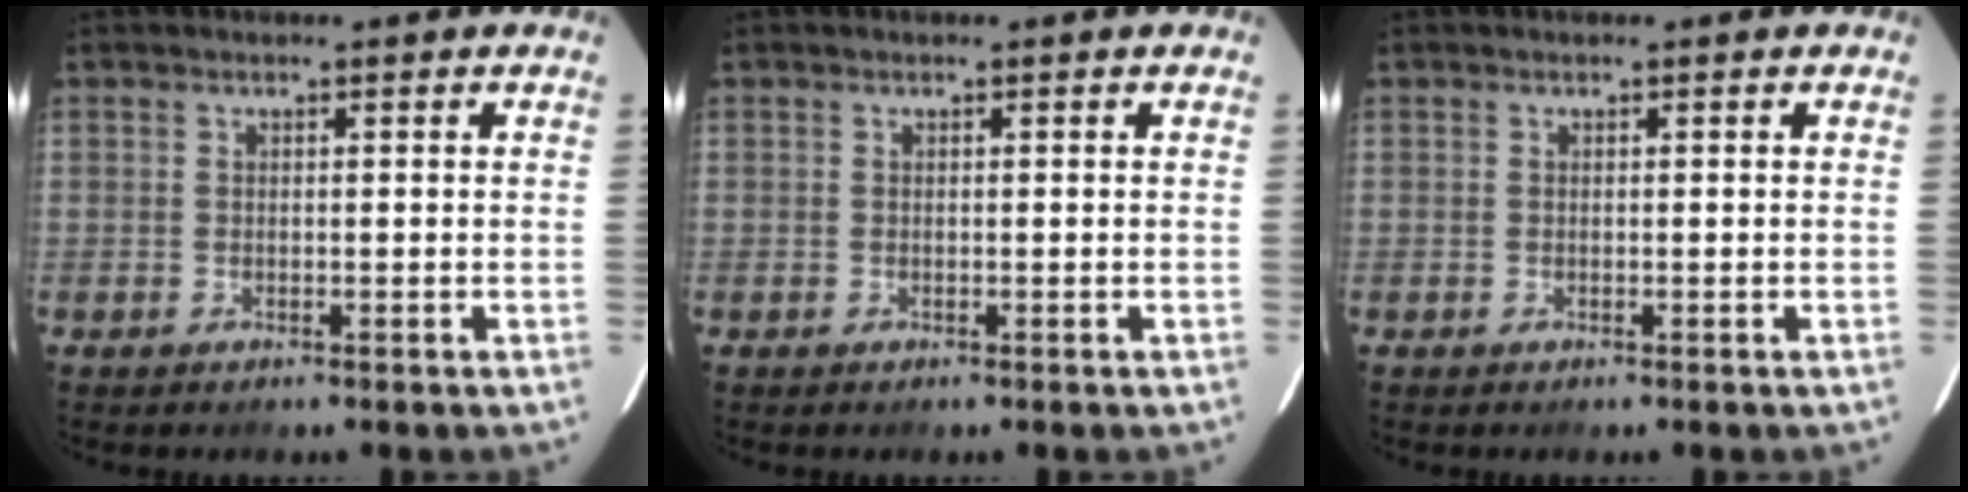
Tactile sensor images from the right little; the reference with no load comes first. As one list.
[{"total": 0.0}, {"total": 0.0}]